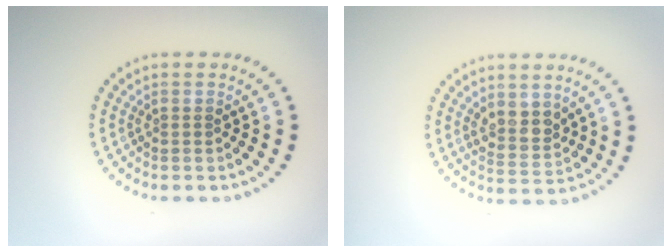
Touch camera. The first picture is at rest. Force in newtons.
{"total": 2.4, "press": 2.2, "slide": 1.1}